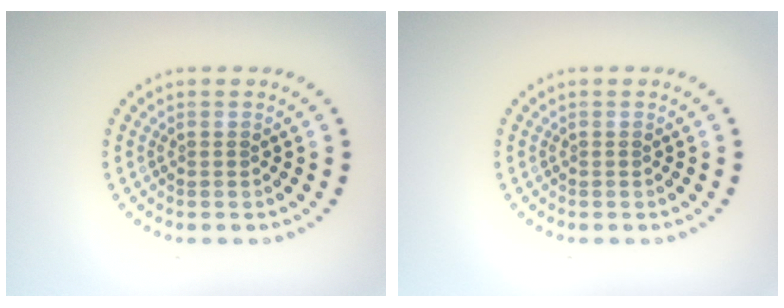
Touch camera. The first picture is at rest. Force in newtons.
{"total": 0.0}